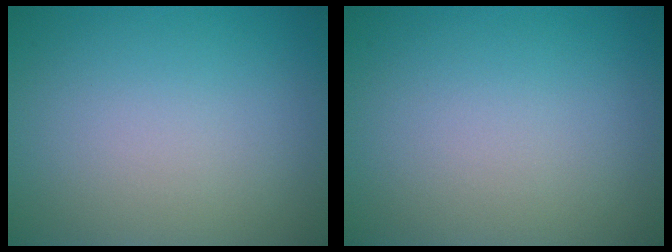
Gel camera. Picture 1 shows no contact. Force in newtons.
{"total": 0.0}